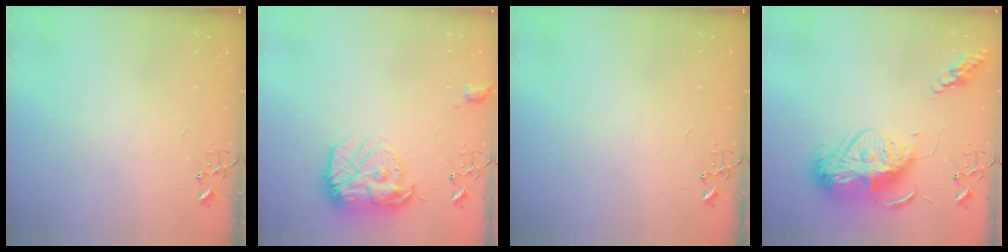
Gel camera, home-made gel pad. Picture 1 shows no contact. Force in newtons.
{"total": 16.0, "press": 15.9, "slide": 1.3}
{"total": 0.0}
{"total": 16.9, "press": 16.8, "slide": 1.4}